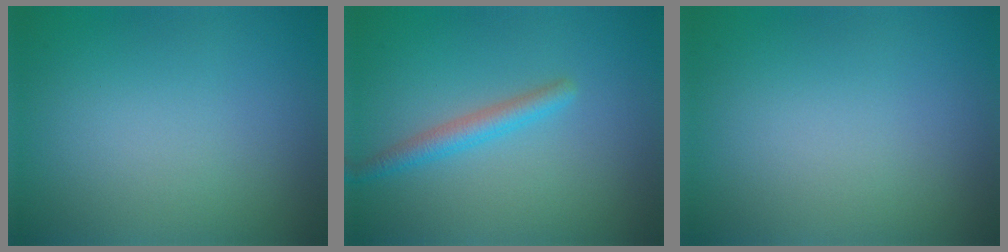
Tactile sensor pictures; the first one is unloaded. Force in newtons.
{"total": 2.1, "press": 2.1, "slide": 0.1}
{"total": 0.0}